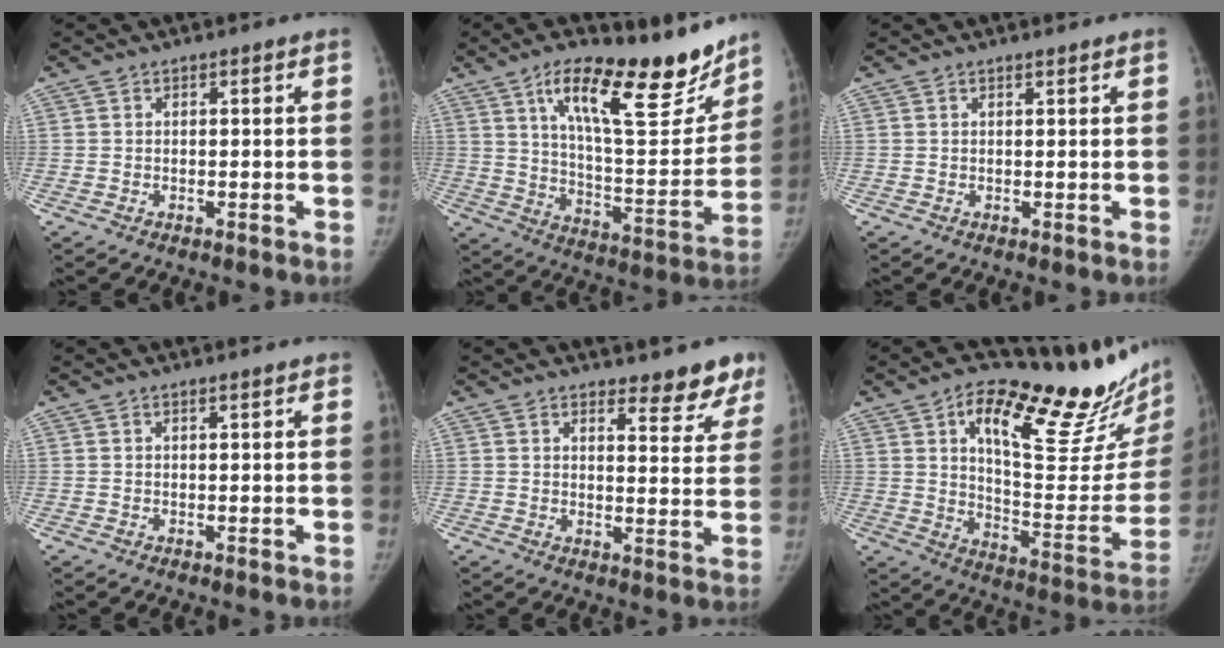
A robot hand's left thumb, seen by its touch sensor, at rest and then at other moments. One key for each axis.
{"total": 23.5, "fx": 15.9, "fy": 7.6, "fz": 15.5, "tx": -0.185, "ty": -0.081, "tz": 0.253}
{"total": 0.5, "fx": 0.5, "fy": 0.1, "fz": 0.1, "tx": -0.006, "ty": -0.005, "tz": 0.009}
{"total": 0.9, "fx": 0.8, "fy": 0.2, "fz": 0.4, "tx": -0.007, "ty": -0.004, "tz": 0.012}
{"total": 7.7, "fx": 6.6, "fy": 2.7, "fz": 2.9, "tx": 0.002, "ty": -0.047, "tz": 0.072}
{"total": 30.4, "fx": 17.5, "fy": 9.8, "fz": 22.9, "tx": -0.279, "ty": -0.062, "tz": 0.268}